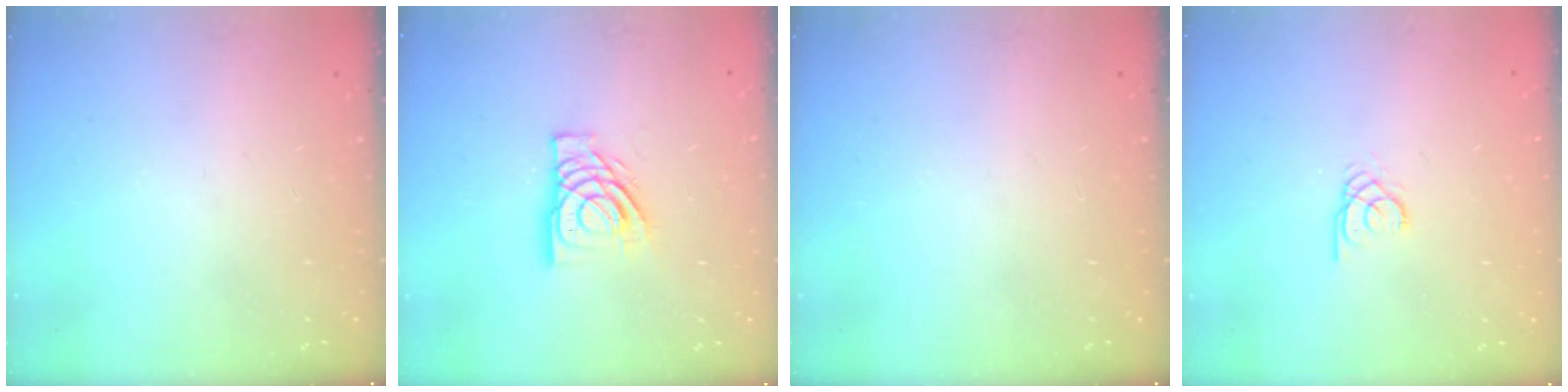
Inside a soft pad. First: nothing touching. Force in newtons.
{"total": 12.6, "press": 12.6, "slide": 1.6}
{"total": 0.0}
{"total": 1.9, "press": 1.9, "slide": 0.1}